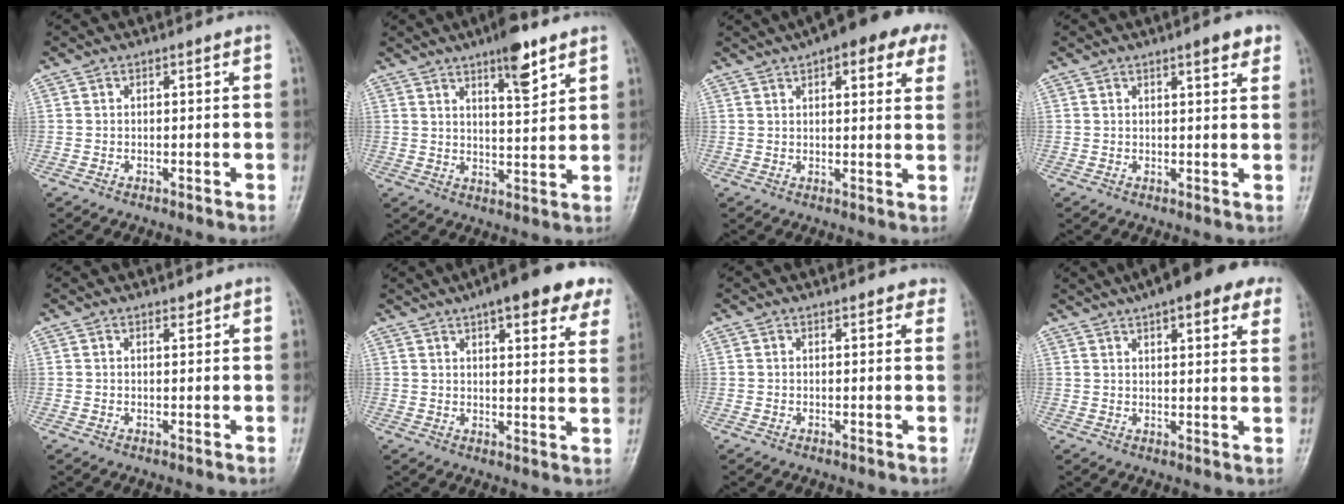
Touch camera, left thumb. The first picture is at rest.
{"total": 8.1, "force": [5.3, 2.1, 5.8], "torque": [-0.079, -0.032, 0.082]}
{"total": 14.2, "force": [7.8, 5.2, 10.7], "torque": [-0.113, 0.005, 0.093]}
{"total": 4.0, "force": [2.5, 1.0, 3.0], "torque": [-0.032, -0.011, 0.031]}
{"total": 1.1, "force": [0.9, 0.4, 0.4], "torque": [-0.003, -0.007, 0.012]}
{"total": 15.8, "force": [10.0, 4.7, 11.4], "torque": [-0.125, -0.022, 0.122]}
{"total": 2.9, "force": [2.4, 1.2, 0.9], "torque": [0.012, -0.006, 0.018]}
{"total": 15.4, "force": [9.6, 4.8, 11.1], "torque": [-0.133, 0.000, 0.120]}